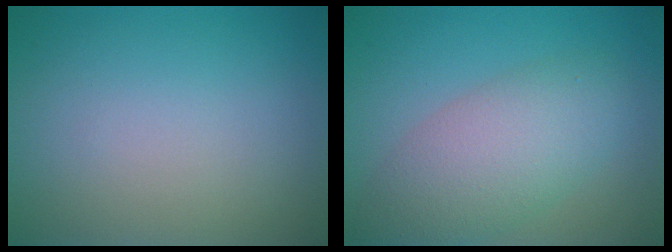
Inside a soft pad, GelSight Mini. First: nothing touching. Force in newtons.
{"total": 6.0, "press": 6.0, "slide": 0.2}